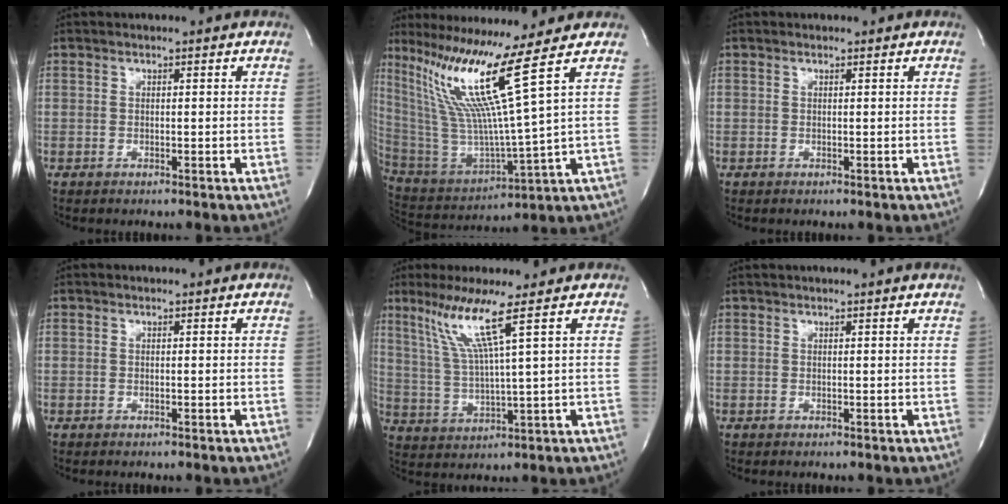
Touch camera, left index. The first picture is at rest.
{"total": 16.1, "force": [9.5, -3.8, 12.5], "torque": [-0.238, -0.029, 0.179]}
{"total": 0.0}
{"total": 0.0}
{"total": 8.0, "force": [4.4, -2.0, 6.4], "torque": [-0.130, -0.006, 0.094]}
{"total": 2.5, "force": [2.2, -0.8, 1.0], "torque": [-0.019, 0.008, 0.031]}